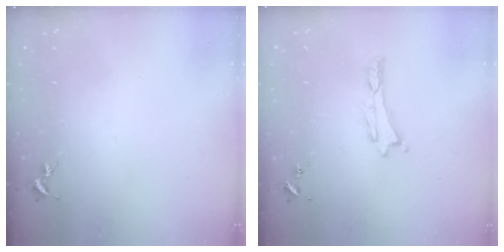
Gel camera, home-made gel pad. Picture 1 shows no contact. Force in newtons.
{"total": 0.0}